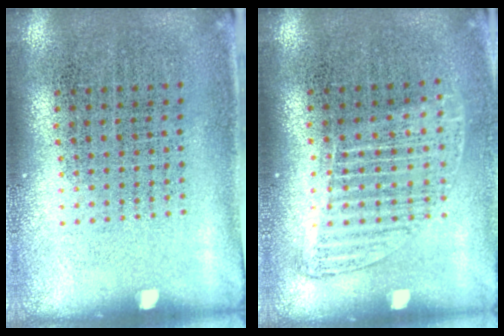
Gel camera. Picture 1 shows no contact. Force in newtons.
{"total": 1.3, "press": 1.1, "slide": 0.7}